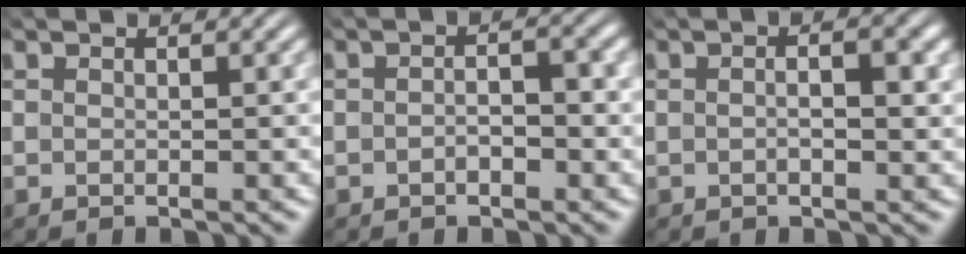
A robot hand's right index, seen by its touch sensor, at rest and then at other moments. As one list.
[{"total": 1.9, "force": [-0.7, 0.7, 1.7], "torque": [-0.019, 0.002, -0.017]}, {"total": 2.4, "force": [-0.1, 0.5, 2.3], "torque": [-0.029, 0.005, -0.007]}]